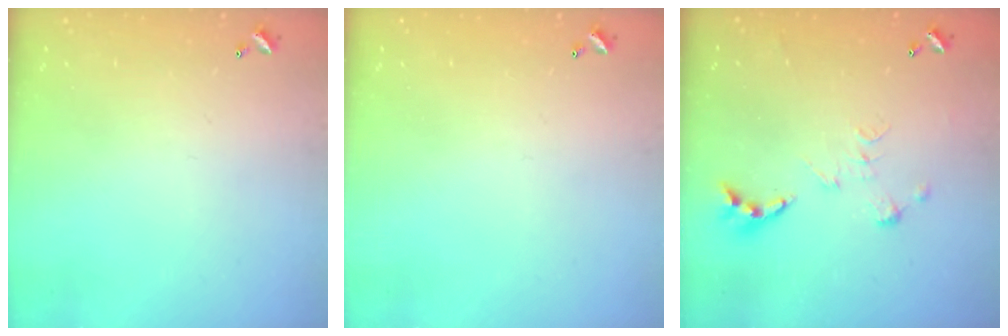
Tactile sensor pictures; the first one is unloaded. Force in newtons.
{"total": 0.0}
{"total": 0.0}